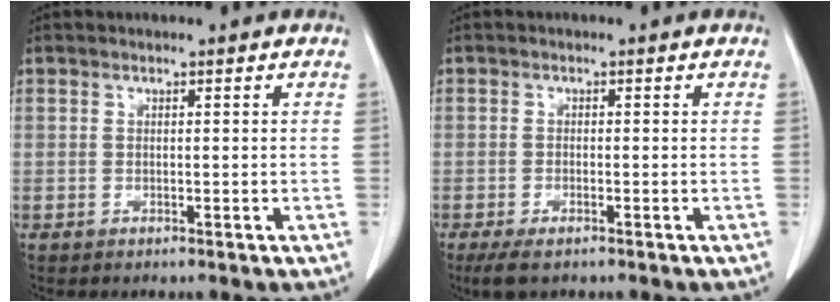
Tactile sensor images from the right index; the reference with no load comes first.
{"total": 3.5, "force": [-2.4, 1.0, 2.3], "torque": [-0.046, -0.007, -0.035]}